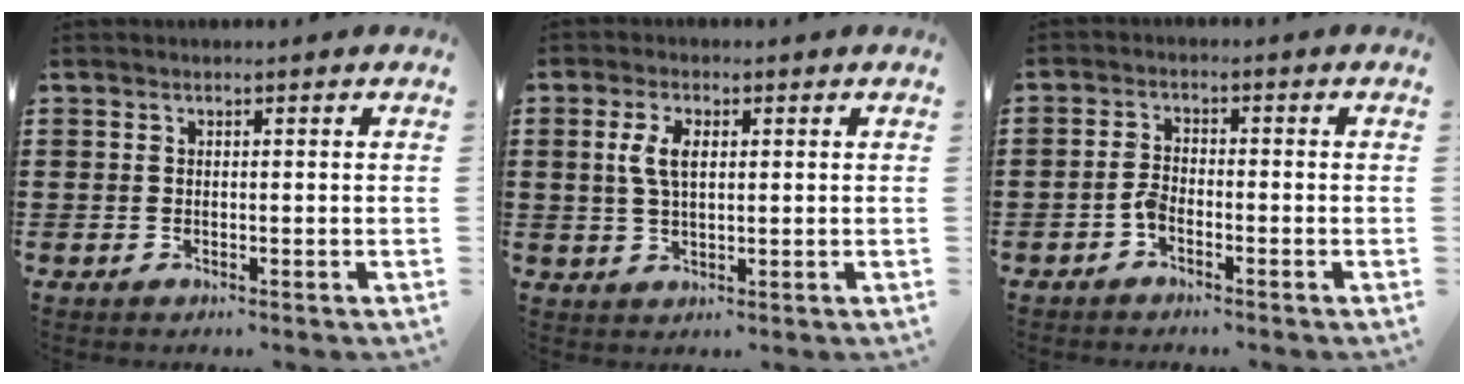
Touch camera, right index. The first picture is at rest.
{"total": 4.5, "force": [0.9, 2.2, 3.9], "torque": [-0.090, 0.008, 0.011]}
{"total": 2.0, "force": [-1.4, 0.8, 1.3], "torque": [-0.034, 0.003, -0.030]}